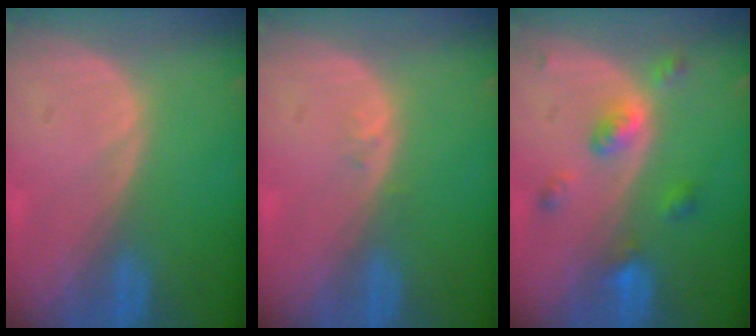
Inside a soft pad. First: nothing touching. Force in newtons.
{"total": 0.8, "press": 0.6, "slide": 0.5}
{"total": 5.2, "press": 4.5, "slide": 2.5}